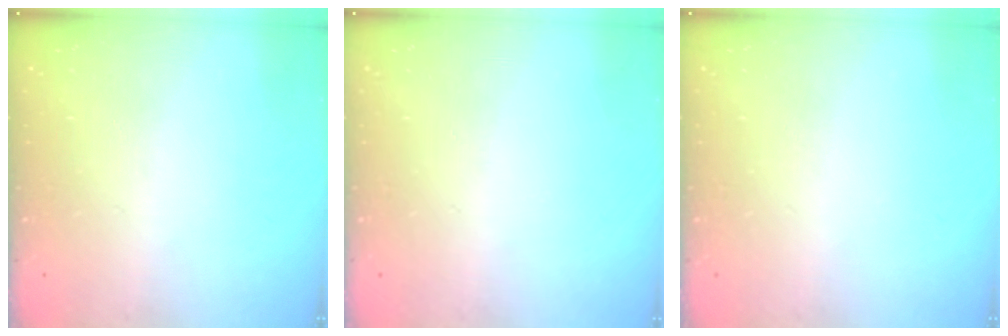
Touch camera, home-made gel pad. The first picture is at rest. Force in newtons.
{"total": 0.0}
{"total": 0.0}